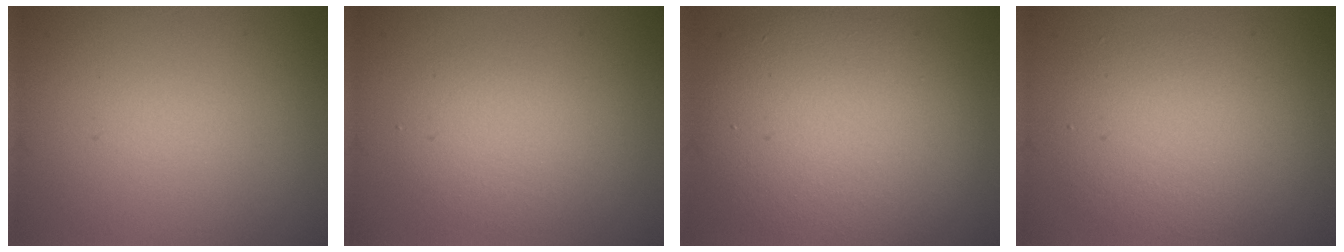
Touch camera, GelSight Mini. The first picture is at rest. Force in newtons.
{"total": 2.8, "press": 2.8, "slide": 0.2}
{"total": 9.3, "press": 9.3, "slide": 0.5}
{"total": 4.4, "press": 4.4, "slide": 0.3}